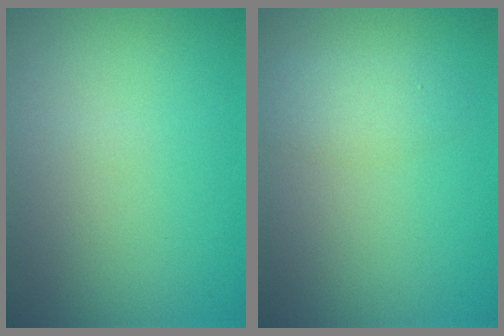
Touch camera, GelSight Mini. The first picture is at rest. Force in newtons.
{"total": 2.2, "press": 2.2, "slide": 0.1}